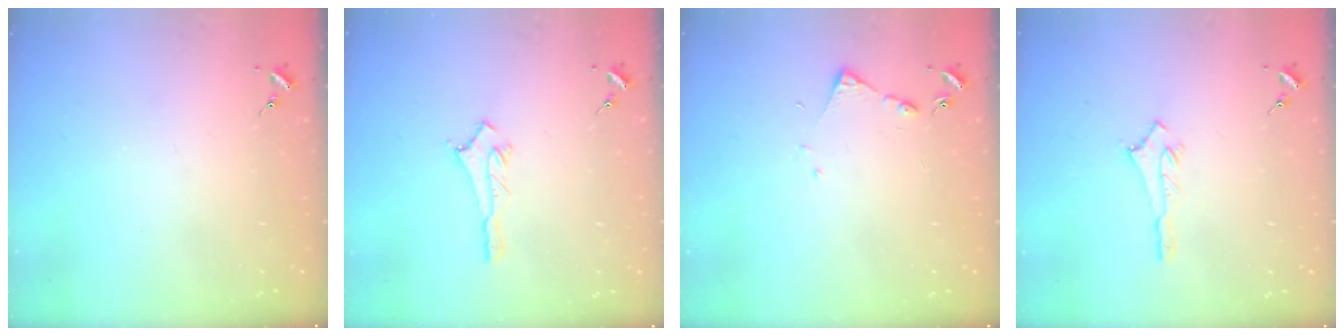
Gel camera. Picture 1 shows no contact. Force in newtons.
{"total": 3.0, "press": 2.9, "slide": 0.3}
{"total": 4.6, "press": 4.5, "slide": 0.5}
{"total": 2.7, "press": 2.7, "slide": 0.2}